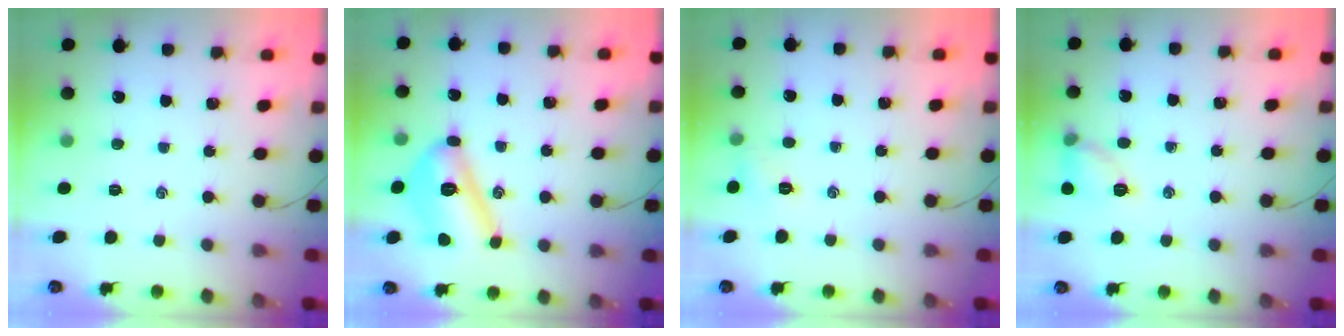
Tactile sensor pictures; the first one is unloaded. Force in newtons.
{"total": 13.0, "press": 12.9, "slide": 1.6}
{"total": 5.9, "press": 5.6, "slide": 1.6}
{"total": 8.3, "press": 8.3, "slide": 0.3}